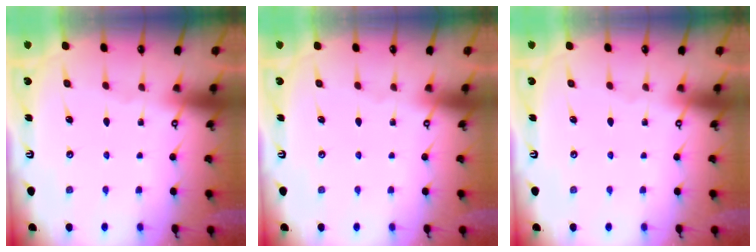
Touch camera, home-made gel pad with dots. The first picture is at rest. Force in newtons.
{"total": 0.0}
{"total": 0.0}